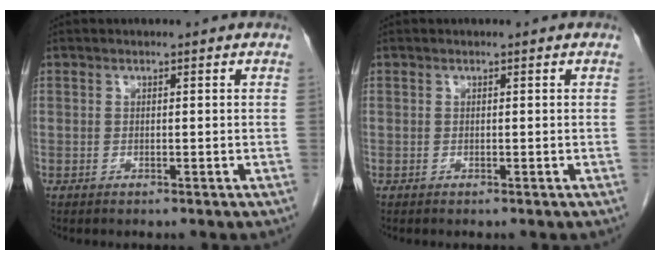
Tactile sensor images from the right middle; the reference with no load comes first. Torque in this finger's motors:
{"motor_torque": [0.28, -0.03, 0.00, 0.01]}